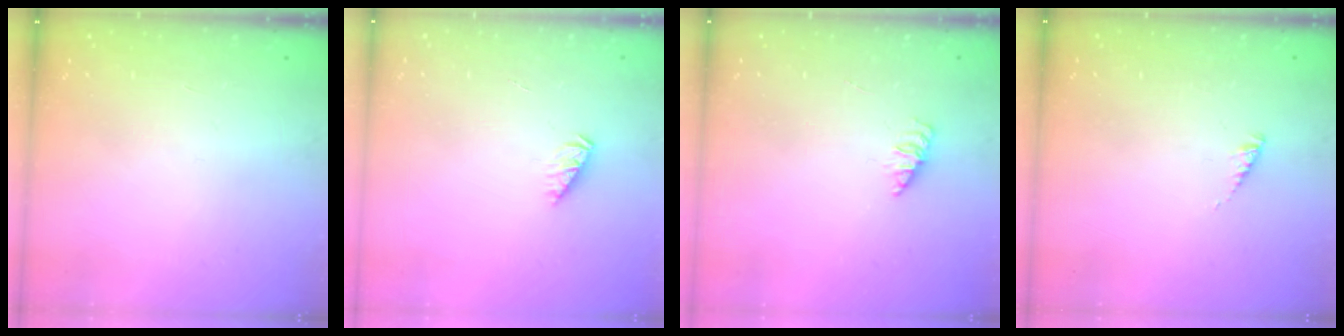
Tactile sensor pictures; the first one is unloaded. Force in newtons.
{"total": 2.0, "press": 2.0, "slide": 0.2}
{"total": 1.8, "press": 1.8, "slide": 0.4}
{"total": 1.4, "press": 1.4, "slide": 0.2}